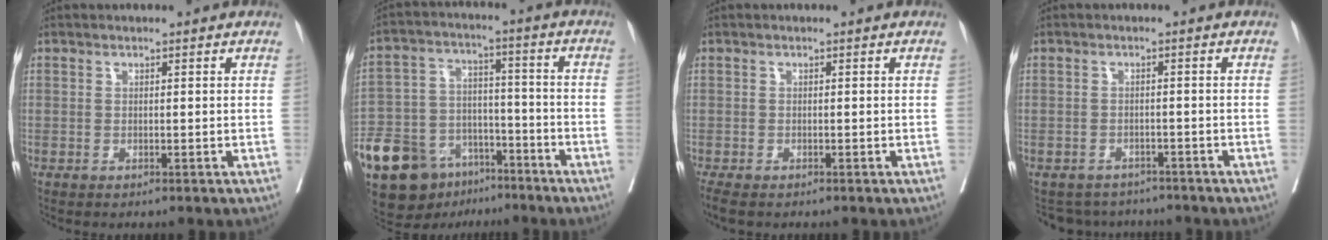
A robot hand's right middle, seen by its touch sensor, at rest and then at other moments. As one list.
[{"total": 21.9, "force": [-14.4, 12.4, 10.9], "torque": [-0.282, 0.010, -0.249]}, {"total": 3.2, "force": [-2.5, 1.0, 1.6], "torque": [-0.029, -0.011, -0.040]}, {"total": 5.4, "force": [-5.1, 1.8, -0.3], "torque": [0.009, 0.012, -0.069]}]